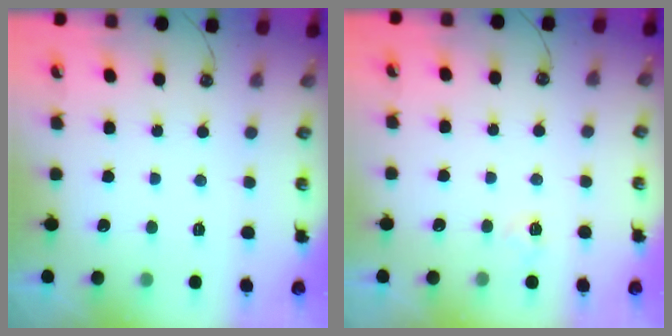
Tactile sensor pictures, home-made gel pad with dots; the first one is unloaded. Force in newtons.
{"total": 3.4, "press": 3.3, "slide": 0.5}